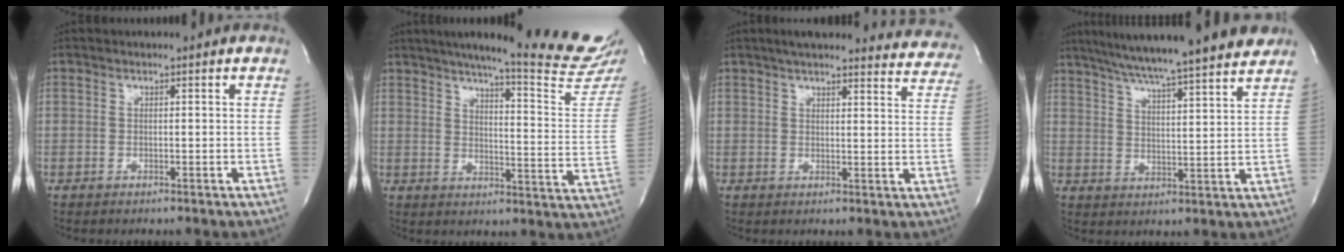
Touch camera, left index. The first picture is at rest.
{"total": 24.0, "force": [21.1, -0.1, 11.5], "torque": [-0.167, -0.094, 0.254]}
{"total": 18.8, "force": [17.5, 3.1, 6.1], "torque": [-0.071, -0.024, 0.195]}
{"total": 19.0, "force": [16.7, -0.2, 9.0], "torque": [-0.149, 0.001, 0.233]}